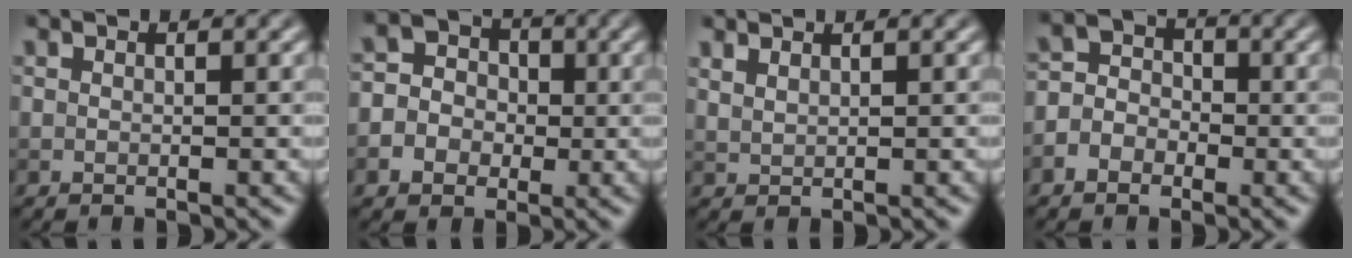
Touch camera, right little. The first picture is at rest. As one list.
[{"total": 5.5, "force": [-1.2, 5.0, 1.8], "torque": [-0.014, 0.016, -0.037]}, {"total": 1.1, "force": [1.0, 0.3, 0.4], "torque": [-0.014, 0.000, 0.023]}, {"total": 3.7, "force": [-1.4, 3.0, 1.6], "torque": [-0.007, 0.008, -0.031]}]